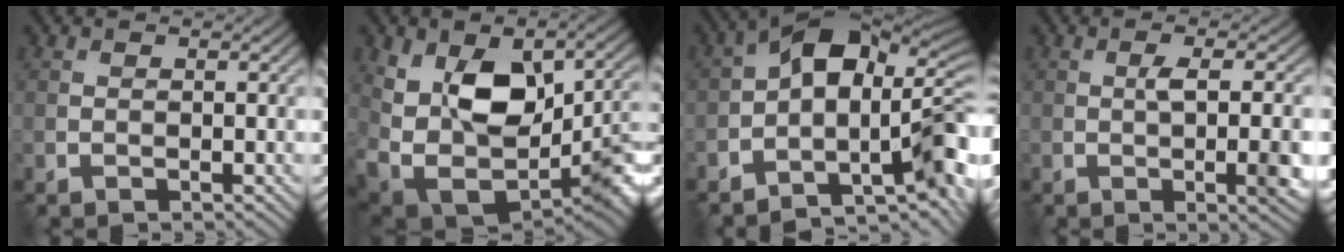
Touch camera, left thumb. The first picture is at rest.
{"total": 15.4, "force": [1.7, 9.3, 12.2], "torque": [-0.195, -0.034, 0.044]}
{"total": 13.8, "force": [-1.1, 7.8, 11.4], "torque": [-0.147, 0.013, -0.019]}
{"total": 5.8, "force": [-0.4, 1.3, 5.6], "torque": [-0.090, -0.002, -0.003]}